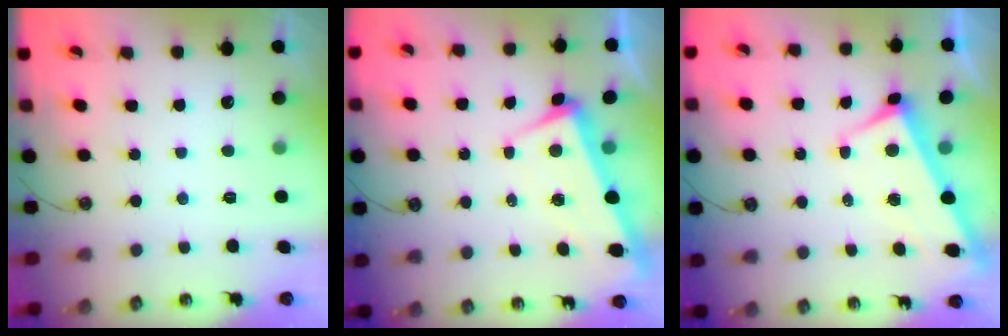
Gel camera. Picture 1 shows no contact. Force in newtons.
{"total": 2.9, "press": 2.8, "slide": 0.8}
{"total": 3.0, "press": 2.9, "slide": 0.9}